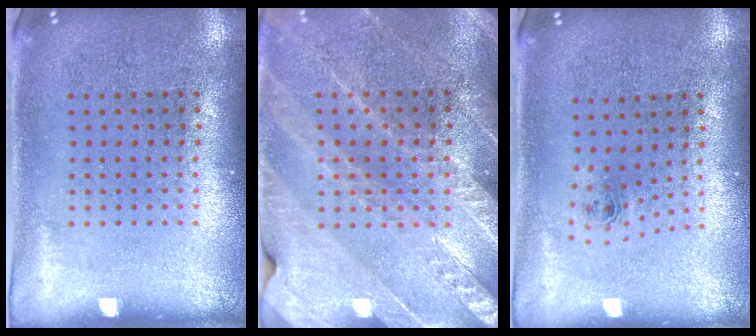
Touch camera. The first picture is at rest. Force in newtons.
{"total": 2.9, "press": 2.7, "slide": 0.9}
{"total": 0.8, "press": 0.4, "slide": 0.7}